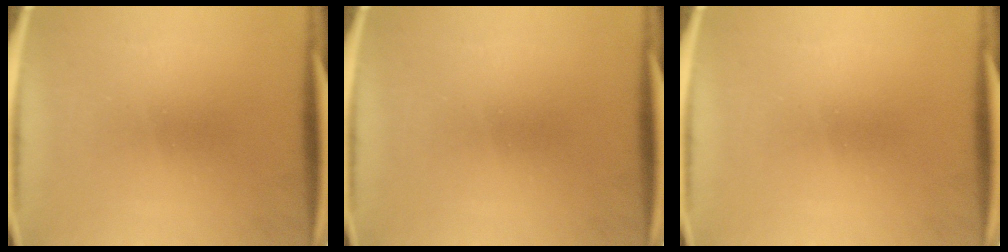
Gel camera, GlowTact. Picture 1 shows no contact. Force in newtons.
{"total": 0.0}
{"total": 0.0}